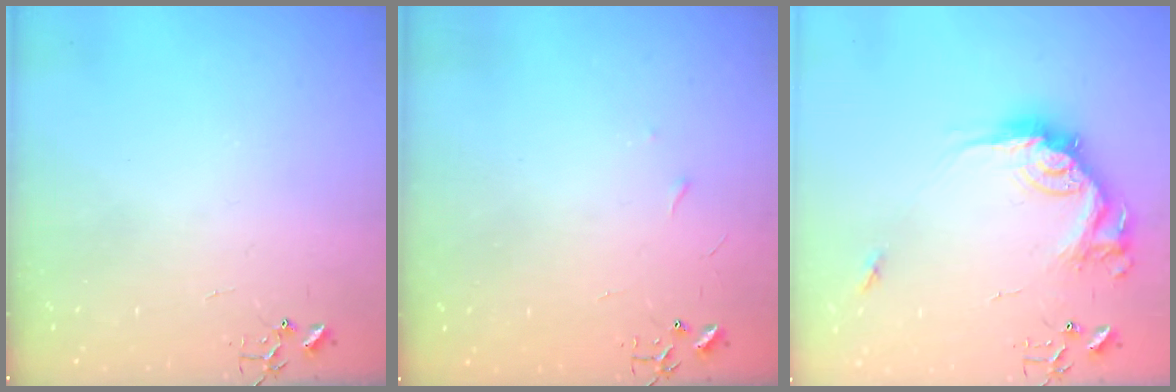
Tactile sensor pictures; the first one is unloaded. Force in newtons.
{"total": 3.4, "press": 3.3, "slide": 0.4}
{"total": 16.6, "press": 16.6, "slide": 0.9}